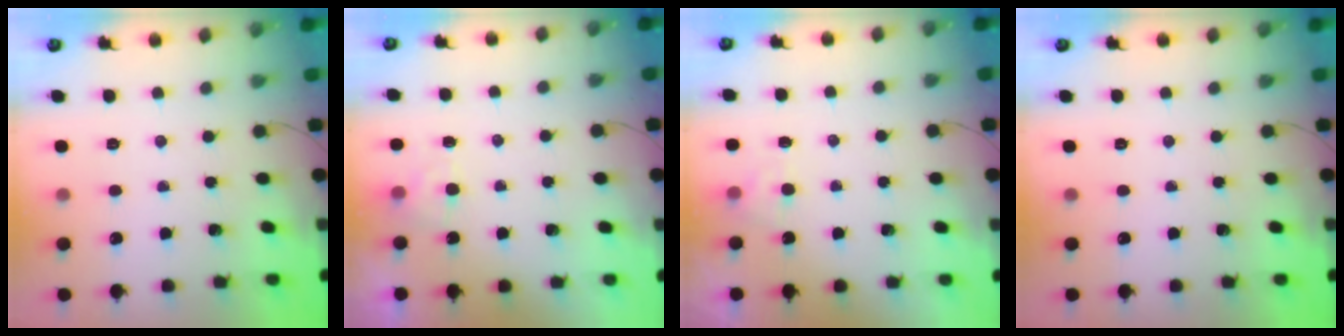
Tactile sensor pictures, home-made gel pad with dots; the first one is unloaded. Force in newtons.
{"total": 5.1, "press": 5.0, "slide": 1.2}
{"total": 4.0, "press": 3.7, "slide": 1.4}
{"total": 0.0}